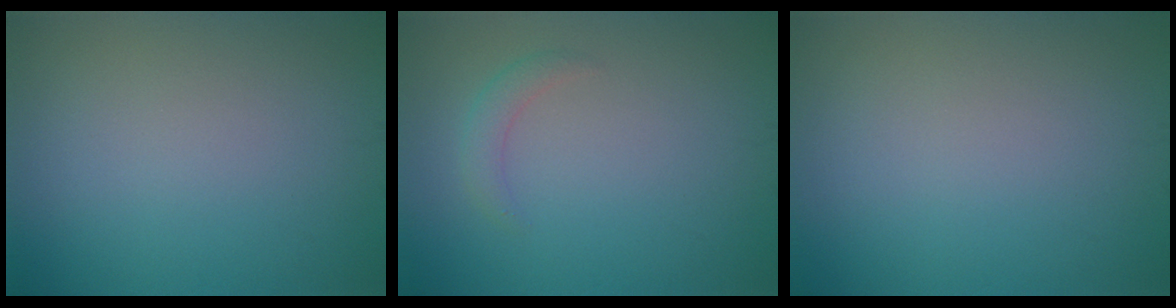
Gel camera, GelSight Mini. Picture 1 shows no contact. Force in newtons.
{"total": 1.4, "press": 1.4, "slide": 0.0}
{"total": 0.0}